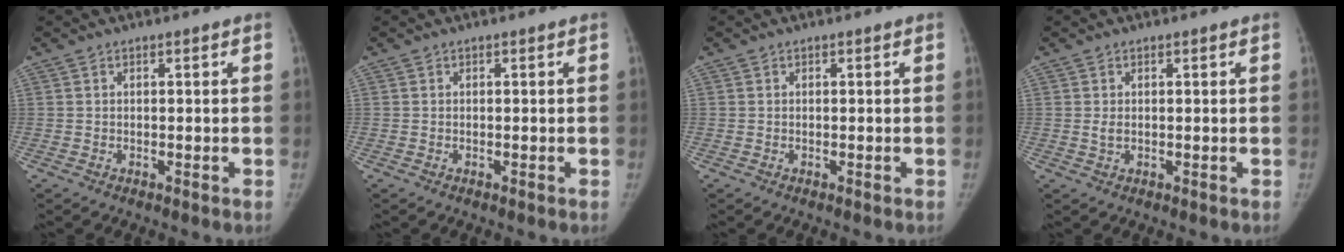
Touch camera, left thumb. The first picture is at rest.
{"total": 0.0}
{"total": 0.0}
{"total": 1.4, "force": [0.3, 0.7, 1.2], "torque": [-0.025, 0.002, 0.010]}